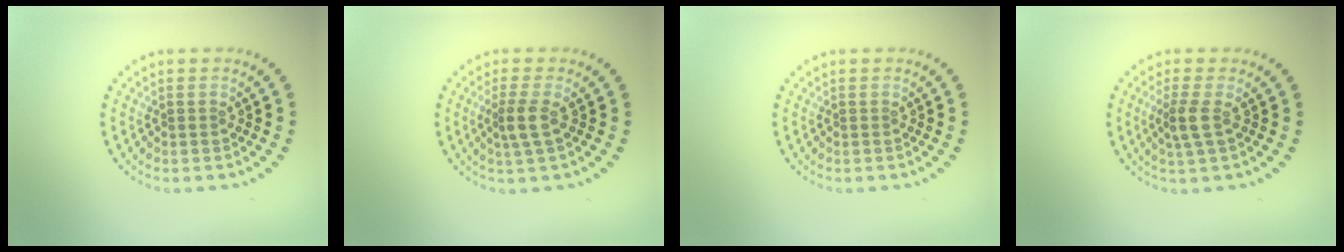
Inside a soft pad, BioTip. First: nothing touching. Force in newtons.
{"total": 2.1, "press": 1.7, "slide": 1.2}
{"total": 0.0}
{"total": 2.0, "press": 1.7, "slide": 1.1}